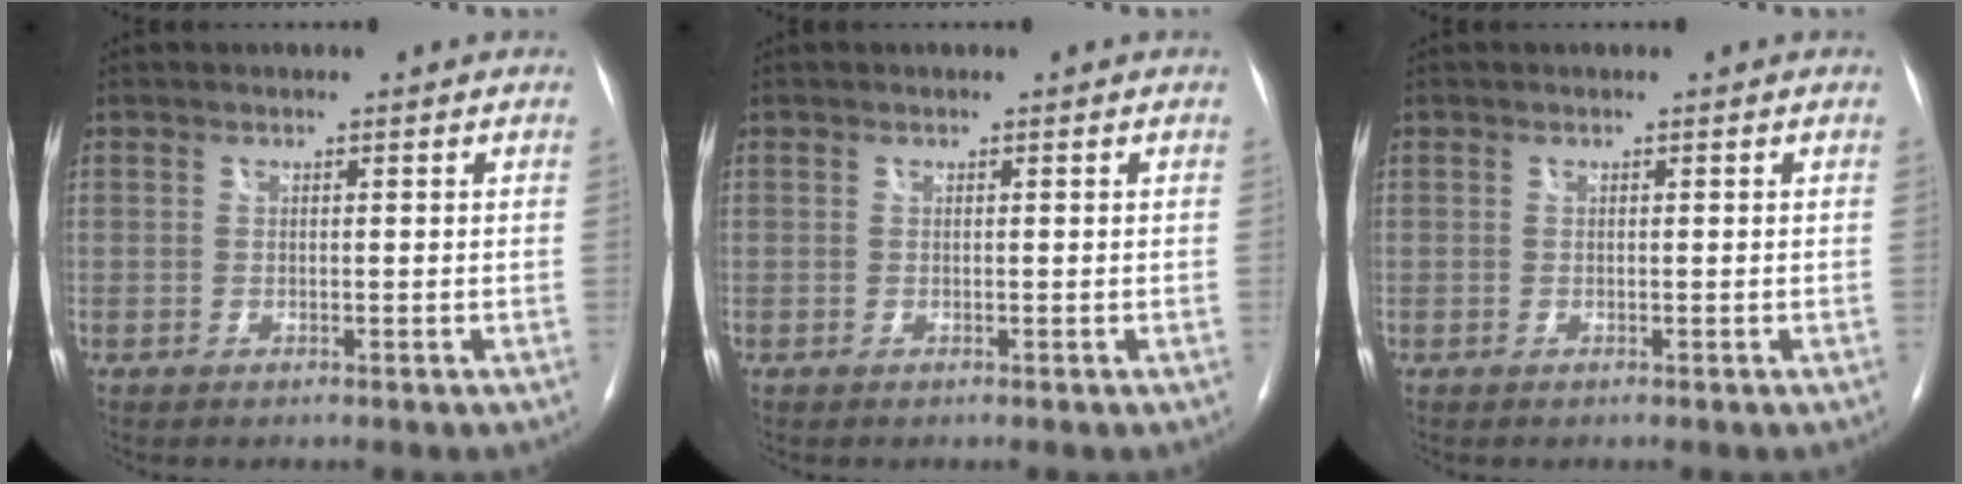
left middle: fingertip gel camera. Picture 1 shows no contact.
{"total": 0.0}
{"total": 0.0}